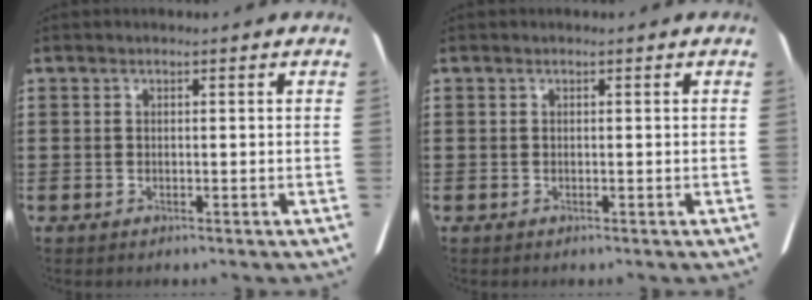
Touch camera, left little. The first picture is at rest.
{"total": 0.0}